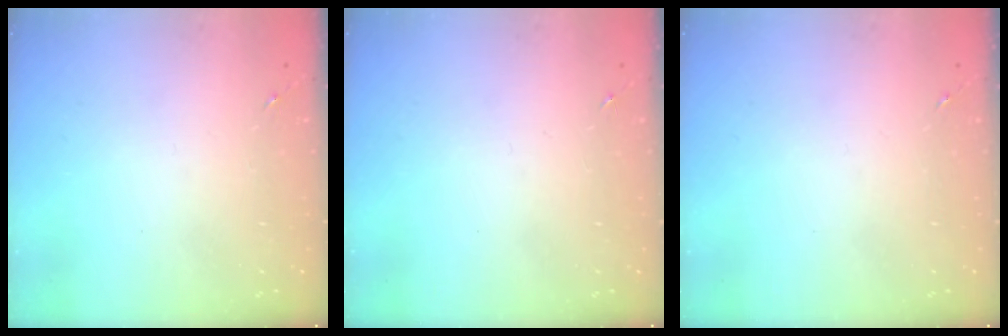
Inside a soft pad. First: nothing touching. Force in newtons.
{"total": 0.0}
{"total": 0.0}